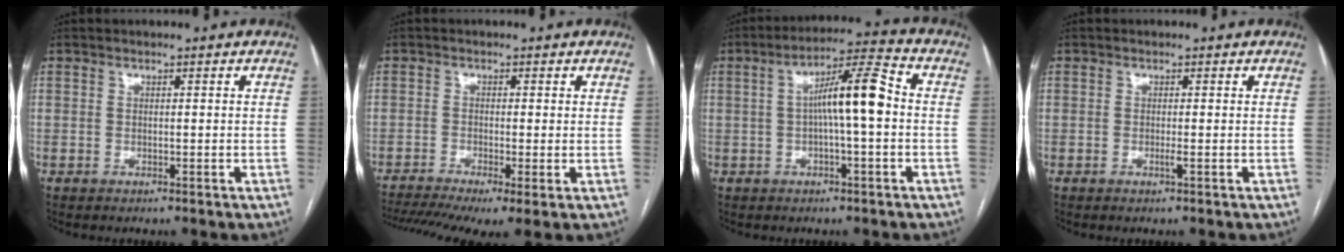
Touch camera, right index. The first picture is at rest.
{"total": 10.6, "force": [-6.6, 2.4, 8.0], "torque": [-0.153, -0.009, -0.108]}
{"total": 9.2, "force": [0.0, 0.8, 9.1], "torque": [-0.156, 0.026, -0.006]}
{"total": 0.7, "force": [-0.3, -0.2, 0.7], "torque": [-0.015, -0.001, -0.006]}